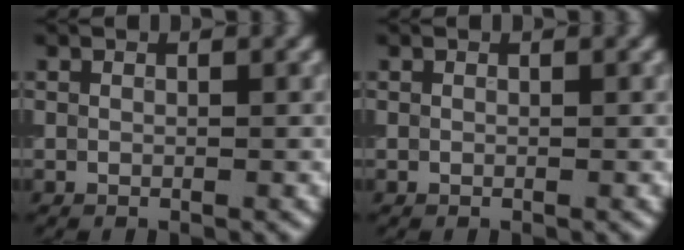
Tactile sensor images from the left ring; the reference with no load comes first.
{"total": 0.0}